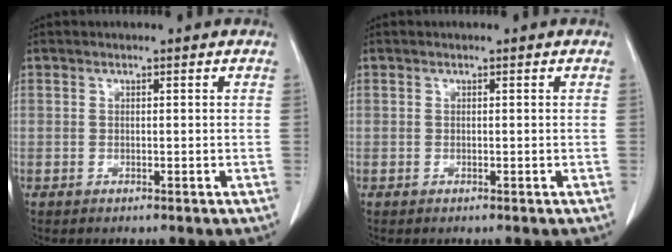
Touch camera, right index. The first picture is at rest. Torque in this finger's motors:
{"motor_torque": [-0.01, 0.00, 0.01, 0.00]}